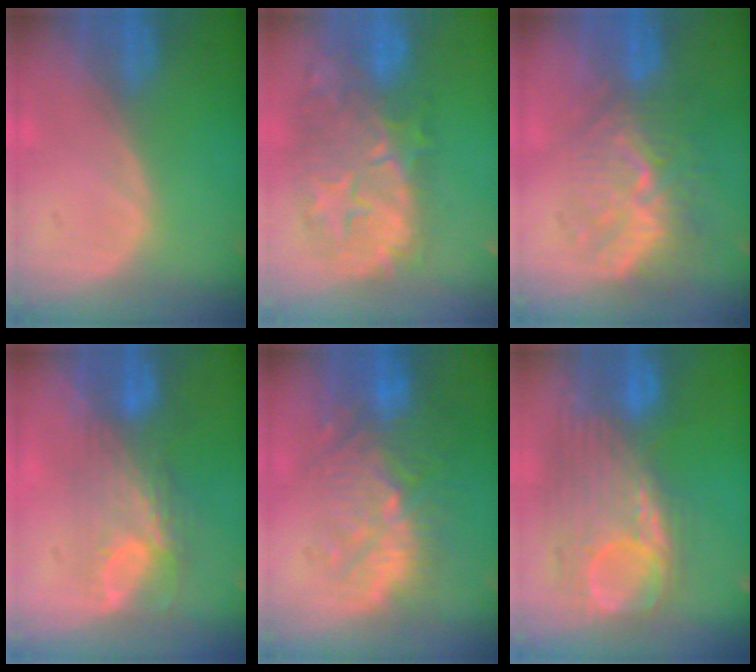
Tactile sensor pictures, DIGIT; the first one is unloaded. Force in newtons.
{"total": 11.3, "press": 10.4, "slide": 4.3}
{"total": 9.6, "press": 8.5, "slide": 4.4}
{"total": 7.8, "press": 6.8, "slide": 3.8}
{"total": 11.1, "press": 9.8, "slide": 5.3}
{"total": 11.0, "press": 10.4, "slide": 3.5}